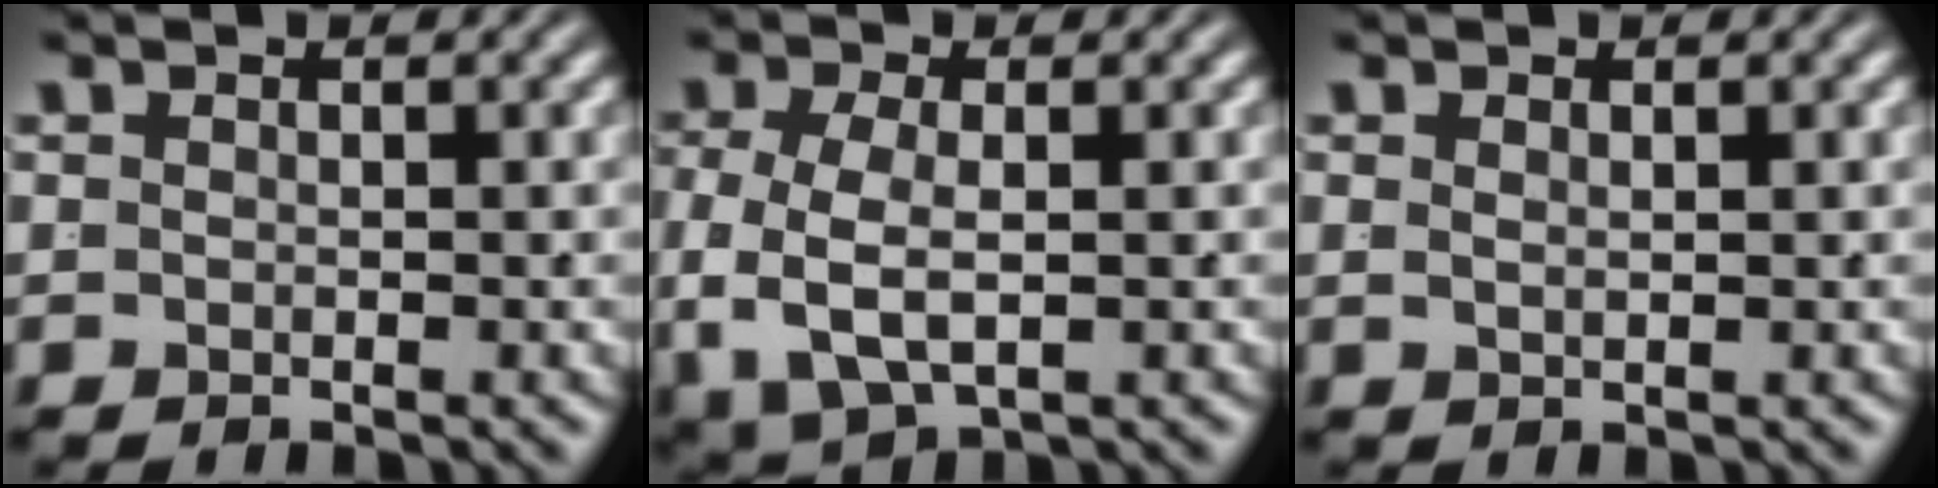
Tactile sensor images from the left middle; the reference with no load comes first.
{"total": 5.2, "force": [-0.6, 3.3, 4.0], "torque": [-0.101, -0.021, 0.007]}
{"total": 1.1, "force": [0.4, -1.0, 0.2], "torque": [0.005, -0.007, 0.016]}